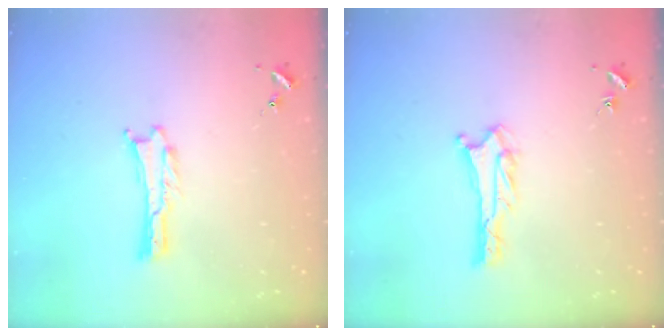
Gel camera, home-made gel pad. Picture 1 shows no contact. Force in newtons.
{"total": 3.4, "press": 3.4, "slide": 0.2}